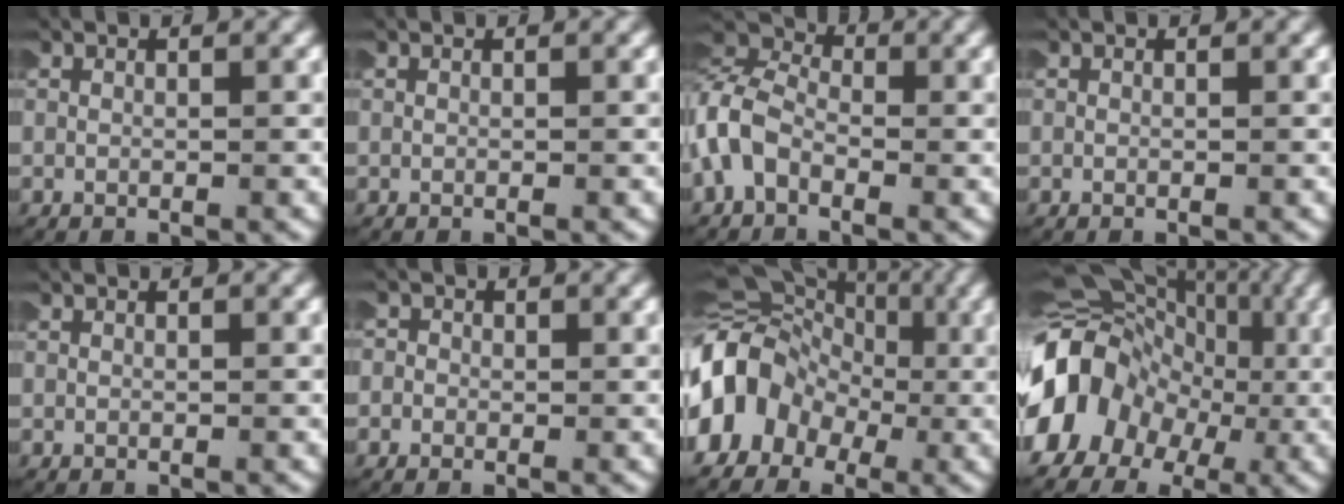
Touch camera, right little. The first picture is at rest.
{"total": 0.0}
{"total": 7.6, "force": [0.9, 6.3, 4.1], "torque": [-0.111, 0.003, 0.000]}
{"total": 0.0}
{"total": 0.0}
{"total": 1.7, "force": [-0.1, 1.7, 0.3], "torque": [-0.008, 0.005, -0.012]}
{"total": 11.8, "force": [-0.6, 10.2, 5.8], "torque": [-0.147, -0.009, -0.013]}
{"total": 16.6, "force": [1.0, 14.1, 8.6], "torque": [-0.211, -0.020, 0.008]}